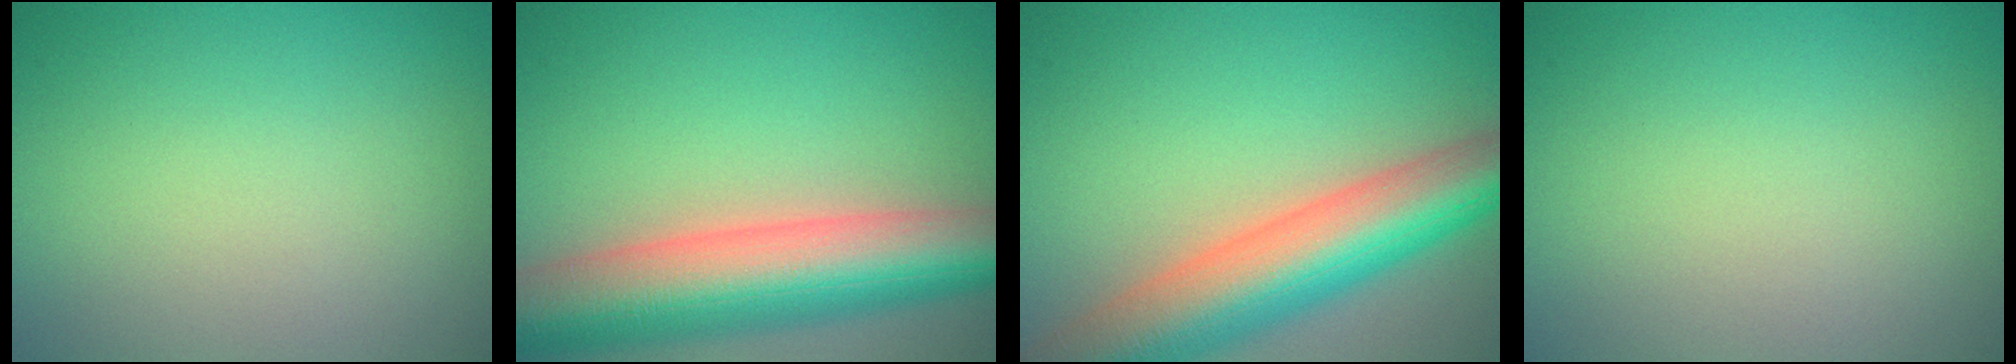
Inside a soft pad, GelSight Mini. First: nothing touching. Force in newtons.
{"total": 11.0, "press": 11.0, "slide": 0.7}
{"total": 10.1, "press": 10.1, "slide": 0.7}
{"total": 0.0}